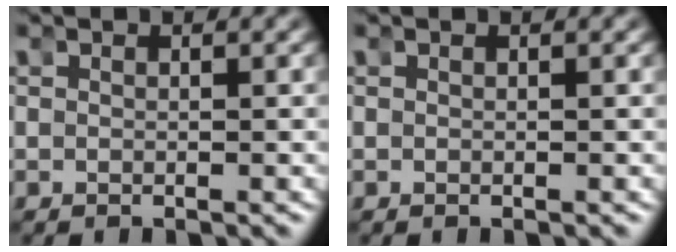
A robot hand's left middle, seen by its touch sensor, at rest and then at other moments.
{"total": 0.0}